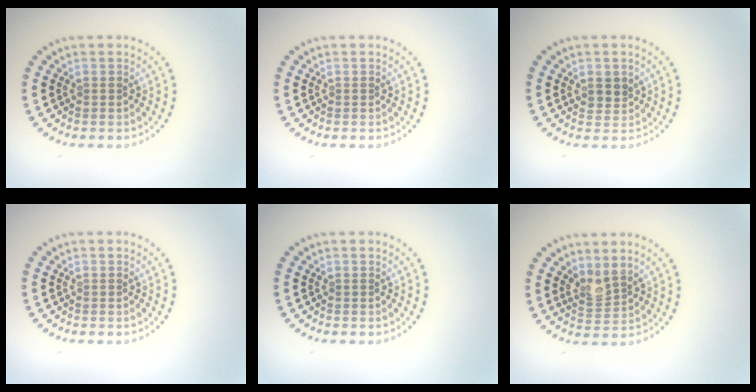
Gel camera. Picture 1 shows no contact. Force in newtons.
{"total": 0.0}
{"total": 1.7, "press": 1.4, "slide": 0.8}
{"total": 0.0}
{"total": 0.0}
{"total": 2.2, "press": 1.6, "slide": 1.5}